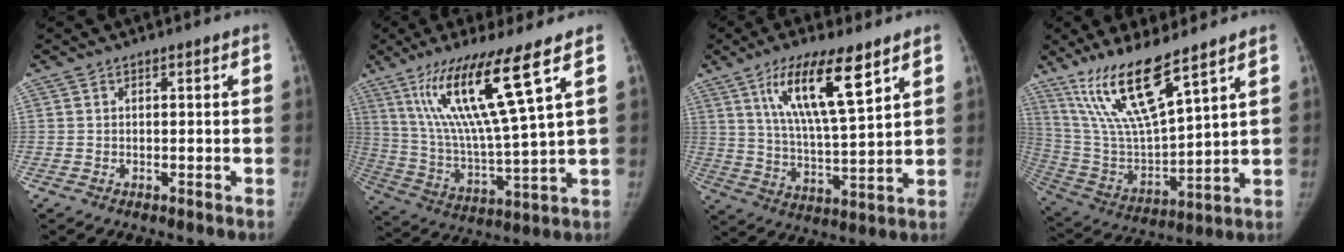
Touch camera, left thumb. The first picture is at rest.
{"total": 17.8, "force": [9.3, 0.5, 15.2], "torque": [-0.287, -0.047, 0.175]}
{"total": 14.5, "force": [7.8, 3.1, 11.8], "torque": [-0.203, -0.038, 0.147]}
{"total": 16.7, "force": [11.2, 3.2, 12.0], "torque": [-0.226, -0.061, 0.233]}